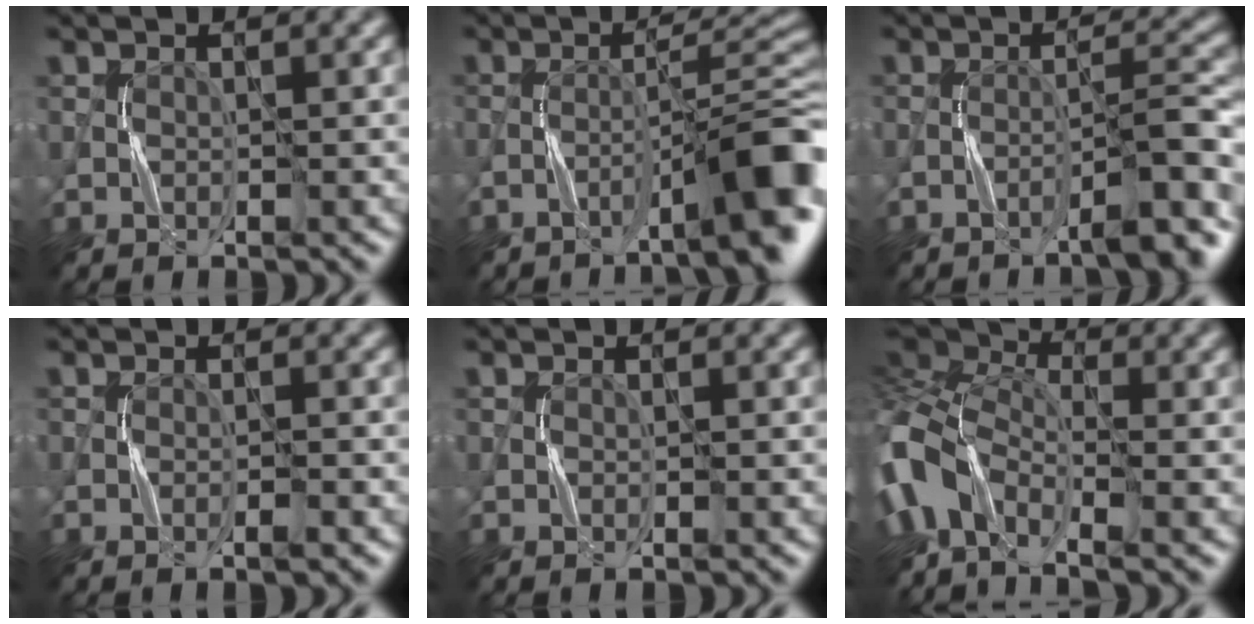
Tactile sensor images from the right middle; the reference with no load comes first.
{"total": 7.8, "force": [-4.3, 1.1, 6.5], "torque": [-0.086, 0.022, -0.069]}
{"total": 4.8, "force": [-3.4, 0.7, 3.4], "torque": [-0.038, 0.019, -0.054]}
{"total": 1.1, "force": [-0.6, 0.2, 1.0], "torque": [-0.012, 0.004, -0.010]}
{"total": 0.0}
{"total": 8.3, "force": [-2.9, 4.5, 6.3], "torque": [-0.136, -0.001, -0.076]}